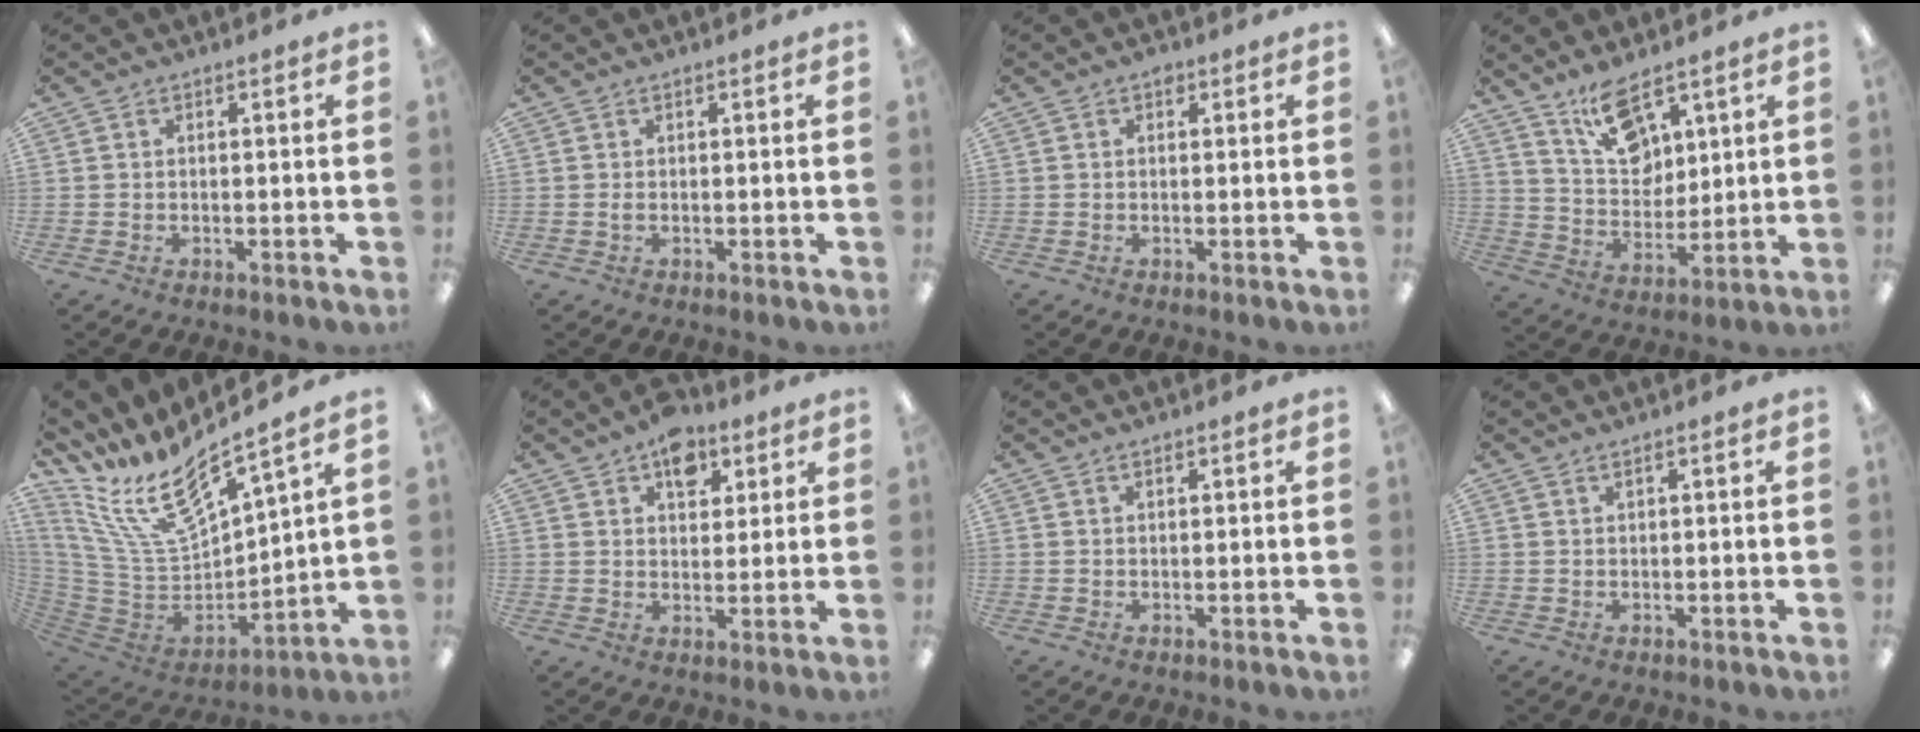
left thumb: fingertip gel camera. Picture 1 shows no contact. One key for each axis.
{"total": 0.7, "fx": 0.0, "fy": 0.3, "fz": 0.6, "tx": -0.013, "ty": 0.001, "tz": -0.001}
{"total": 1.2, "fx": 0.7, "fy": 0.8, "fz": 0.6, "tx": -0.005, "ty": 0.000, "tz": 0.010}
{"total": 12.1, "fx": 8.5, "fy": 6.6, "fz": 5.6, "tx": -0.088, "ty": -0.043, "tz": 0.157}
{"total": 18.2, "fx": 12.9, "fy": 6.4, "fz": 11.1, "tx": -0.229, "ty": -0.100, "tz": 0.222}
{"total": 8.6, "fx": 5.1, "fy": 5.4, "fz": 4.3, "tx": -0.043, "ty": -0.019, "tz": 0.087}
{"total": 0.8, "fx": 0.7, "fy": 0.1, "fz": 0.2, "tx": -0.006, "ty": -0.001, "tz": 0.014}
{"total": 0.9, "fx": 0.8, "fy": 0.1, "fz": 0.4, "tx": -0.008, "ty": -0.001, "tz": 0.015}